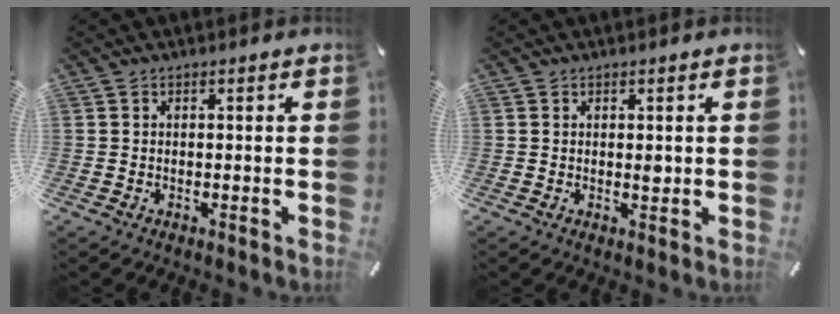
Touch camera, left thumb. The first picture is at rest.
{"total": 1.3, "force": [0.2, 0.8, 1.1], "torque": [-0.013, -0.002, 0.001]}